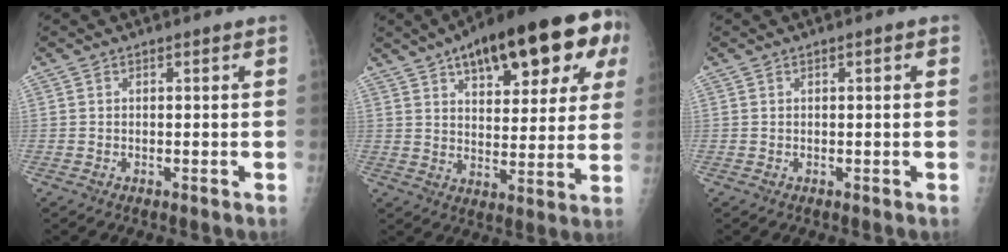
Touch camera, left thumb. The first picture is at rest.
{"total": 23.5, "force": [11.5, 9.3, 18.3], "torque": [-0.232, -0.002, 0.161]}
{"total": 0.9, "force": [0.3, 0.3, 0.8], "torque": [-0.014, 0.002, 0.003]}